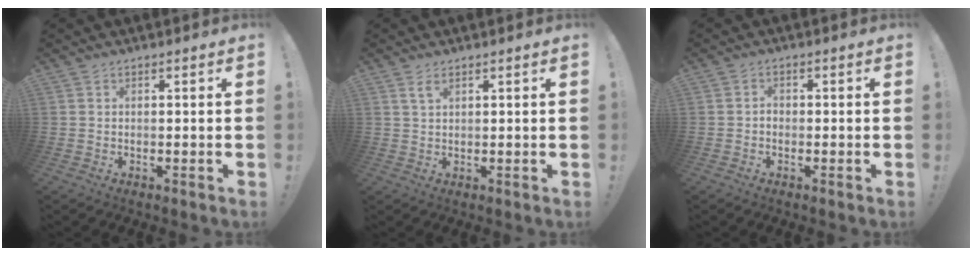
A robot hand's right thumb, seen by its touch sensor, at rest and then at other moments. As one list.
[{"total": 2.6, "force": [1.5, 1.1, 1.8], "torque": [-0.034, -0.002, 0.028]}, {"total": 1.6, "force": [-1.2, 0.8, 0.7], "torque": [-0.009, 0.006, -0.022]}]